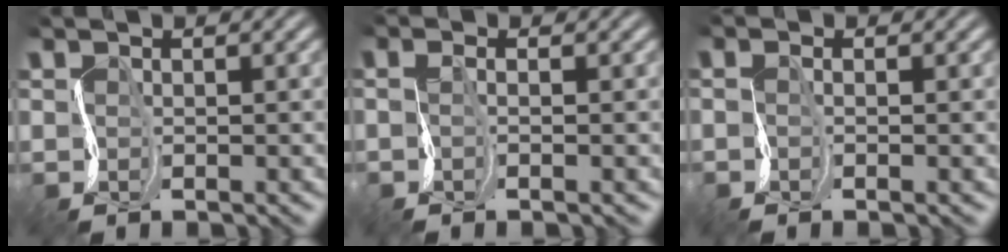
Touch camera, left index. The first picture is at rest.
{"total": 1.3, "force": [-0.3, 0.3, 1.2], "torque": [-0.022, -0.005, -0.011]}
{"total": 1.1, "force": [-0.4, 0.3, 0.9], "torque": [-0.018, -0.006, -0.012]}